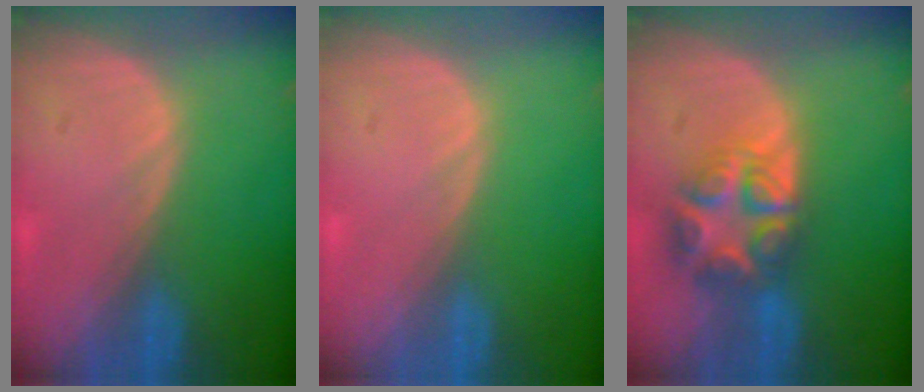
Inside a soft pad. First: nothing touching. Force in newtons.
{"total": 0.0}
{"total": 7.9, "press": 6.9, "slide": 3.9}